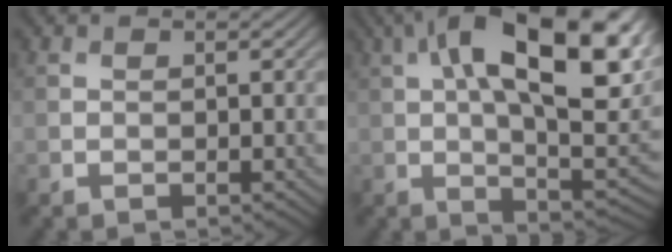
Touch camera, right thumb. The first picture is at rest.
{"total": 21.5, "force": [7.0, 9.4, 18.0], "torque": [-0.271, 0.029, 0.102]}